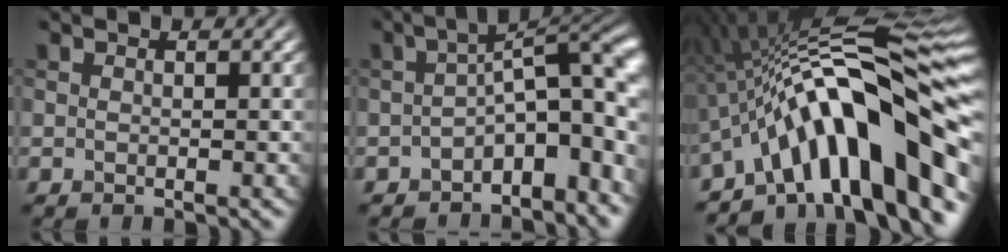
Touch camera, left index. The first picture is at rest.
{"total": 9.5, "force": [-2.4, 3.8, 8.4], "torque": [-0.104, 0.015, -0.045]}
{"total": 16.0, "force": [-5.1, 4.7, 14.4], "torque": [-0.198, 0.040, -0.092]}